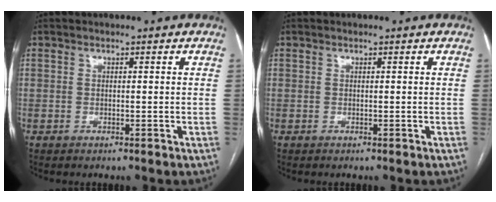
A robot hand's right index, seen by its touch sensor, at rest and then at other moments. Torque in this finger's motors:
{"motor_torque": [0.00, 0.00, 0.00, 0.00]}